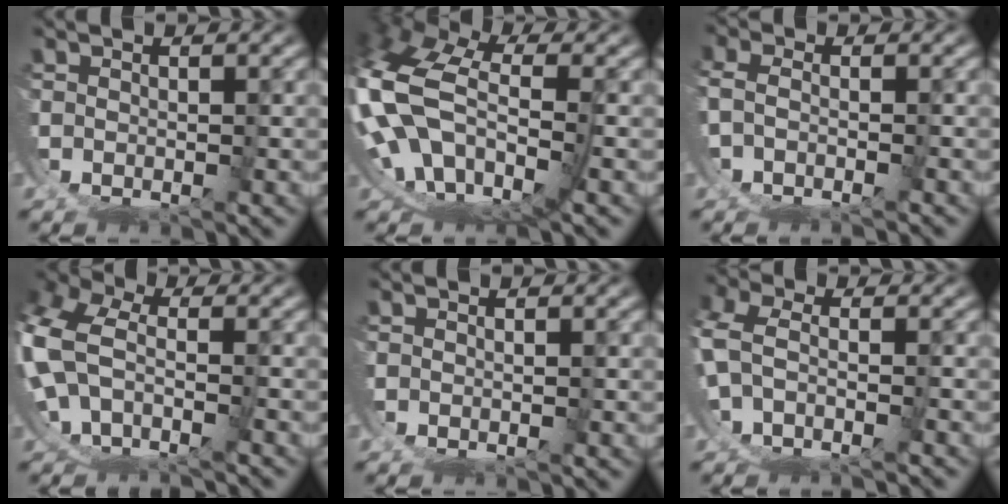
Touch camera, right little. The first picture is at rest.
{"total": 13.5, "force": [-2.1, 11.2, 7.3], "torque": [-0.230, -0.057, -0.023]}
{"total": 2.7, "force": [-1.7, 1.4, 1.6], "torque": [-0.036, -0.001, -0.030]}
{"total": 7.9, "force": [-1.9, 6.5, 4.0], "torque": [-0.130, -0.020, -0.031]}
{"total": 0.0}
{"total": 4.8, "force": [-1.9, 3.5, 2.8], "torque": [-0.082, -0.012, -0.030]}